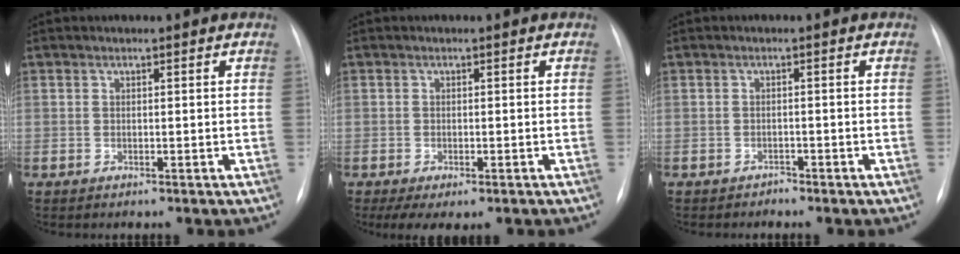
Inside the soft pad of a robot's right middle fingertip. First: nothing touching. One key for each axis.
{"total": 4.5, "fx": -2.8, "fy": 1.9, "fz": 3.0, "tx": -0.046, "ty": -0.010, "tz": -0.040}
{"total": 1.0, "fx": -0.9, "fy": 0.5, "fz": -0.1, "tx": 0.003, "ty": 0.001, "tz": -0.017}